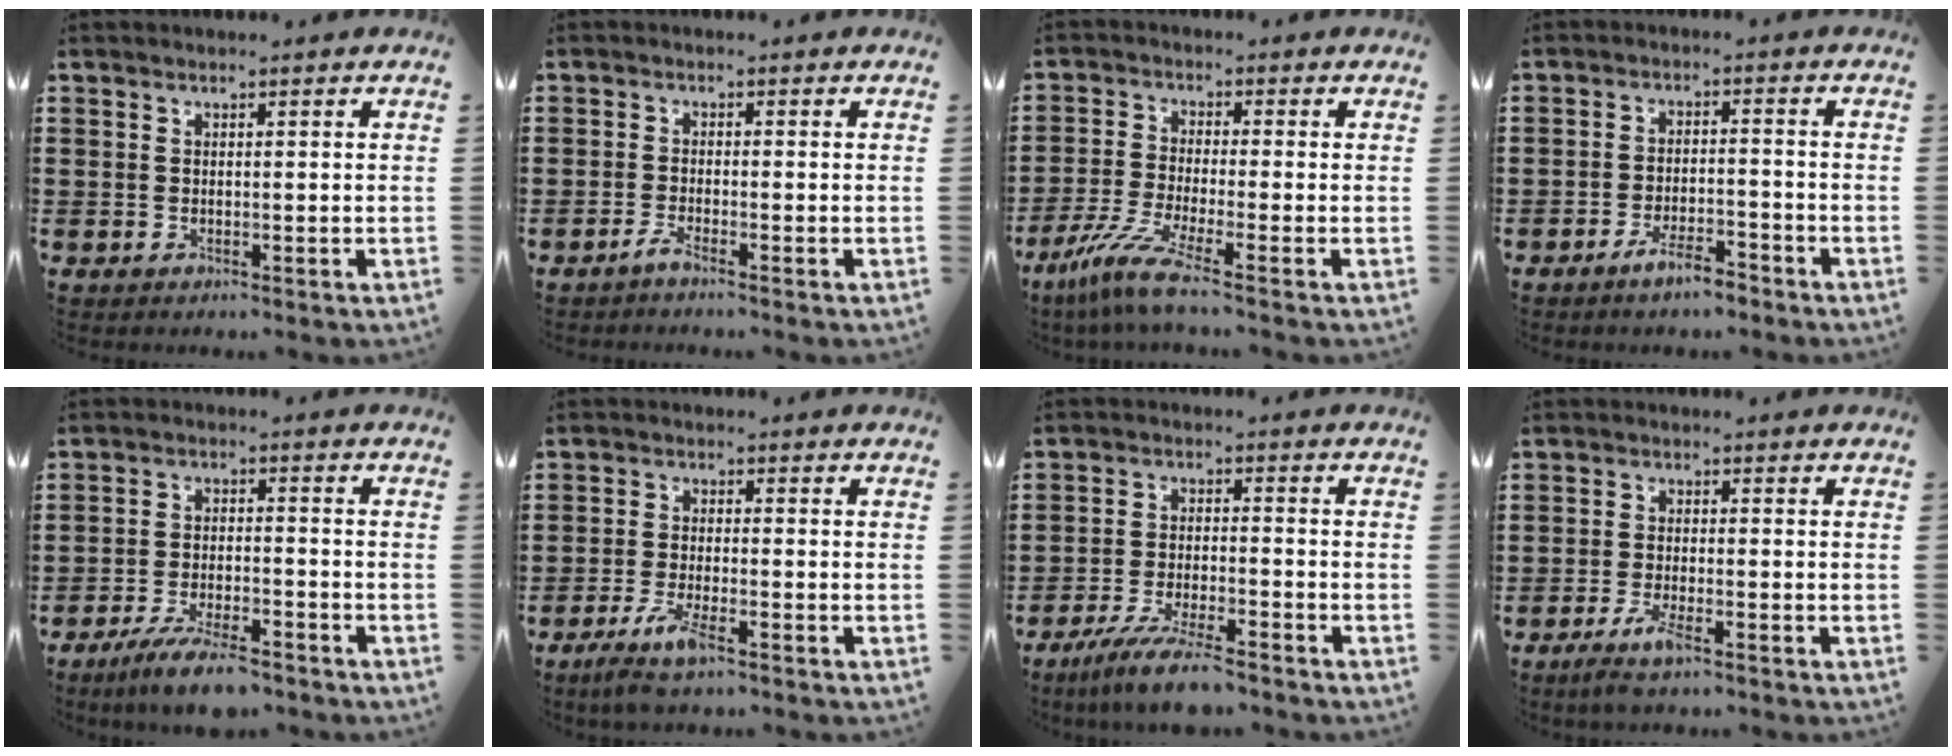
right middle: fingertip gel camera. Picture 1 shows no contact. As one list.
[{"total": 1.6, "force": [-1.2, -0.1, 1.0], "torque": [-0.016, -0.002, -0.023]}, {"total": 6.4, "force": [-4.4, 0.0, 4.7], "torque": [-0.112, -0.022, -0.088]}, {"total": 4.3, "force": [-3.4, 0.8, 2.4], "torque": [-0.046, 0.005, -0.066]}, {"total": 6.3, "force": [-5.3, 0.8, 3.4], "torque": [-0.072, -0.007, -0.100]}, {"total": 4.7, "force": [-3.2, 0.6, 3.5], "torque": [-0.075, -0.011, -0.059]}, {"total": 6.6, "force": [-5.5, 0.3, 3.6], "torque": [-0.081, -0.015, -0.107]}, {"total": 3.6, "force": [-2.3, 0.4, 2.7], "torque": [-0.057, -0.006, -0.043]}]